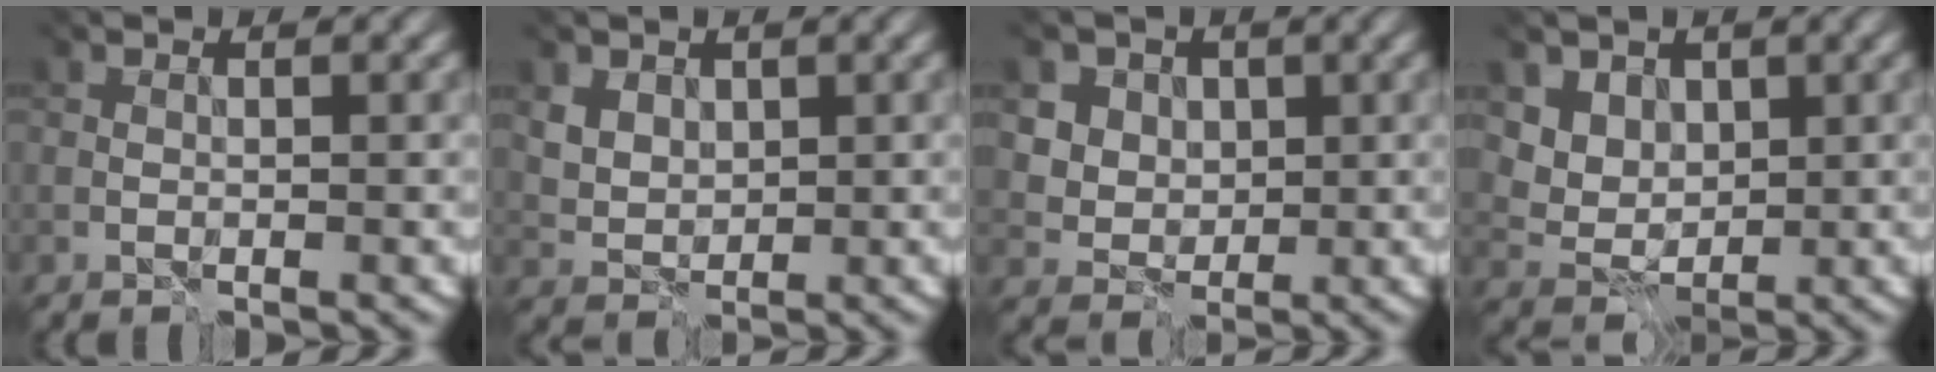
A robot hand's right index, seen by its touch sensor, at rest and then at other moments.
{"total": 2.7, "force": [1.6, 2.0, 0.8], "torque": [-0.032, -0.004, 0.042]}
{"total": 5.6, "force": [2.9, 4.6, 1.5], "torque": [-0.039, 0.004, 0.048]}
{"total": 3.3, "force": [2.3, 2.3, 0.5], "torque": [-0.033, -0.020, 0.066]}